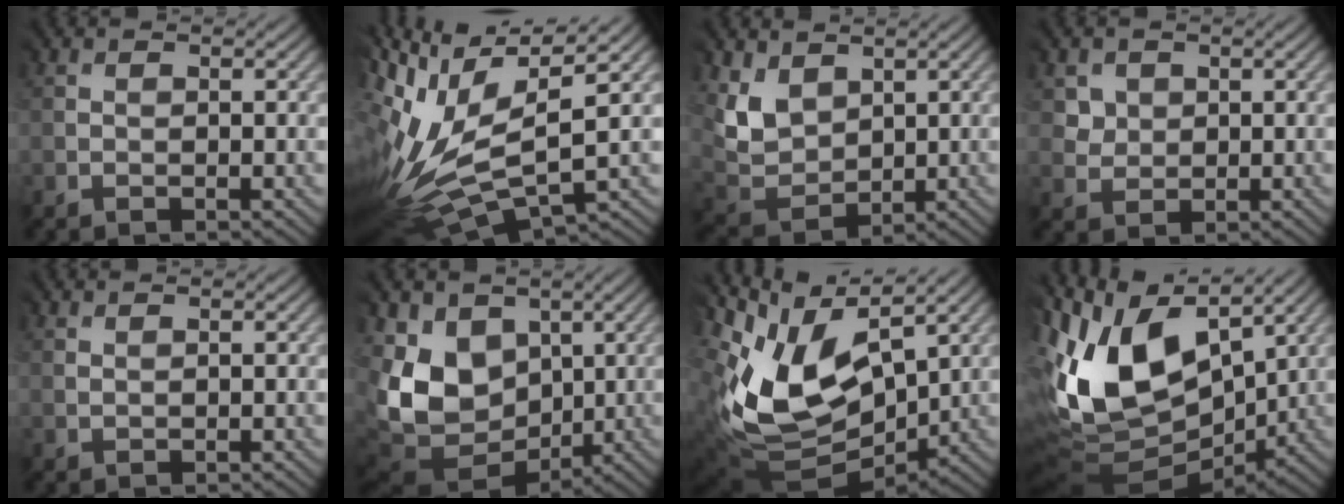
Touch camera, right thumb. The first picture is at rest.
{"total": 13.9, "force": [0.5, 6.0, 12.6], "torque": [-0.293, -0.006, 0.025]}
{"total": 5.4, "force": [3.5, 3.9, 1.2], "torque": [-0.051, -0.006, 0.073]}
{"total": 3.1, "force": [1.9, 1.9, -1.5], "torque": [0.021, -0.004, 0.035]}
{"total": 1.1, "force": [1.0, 0.3, -0.1], "torque": [0.003, 0.003, 0.021]}
{"total": 10.6, "force": [2.6, 8.7, 5.4], "torque": [-0.163, -0.003, 0.046]}
{"total": 12.2, "force": [4.4, 8.0, 8.0], "torque": [-0.186, -0.004, 0.097]}
{"total": 13.9, "force": [5.0, 8.1, 10.1], "torque": [-0.230, 0.023, 0.088]}